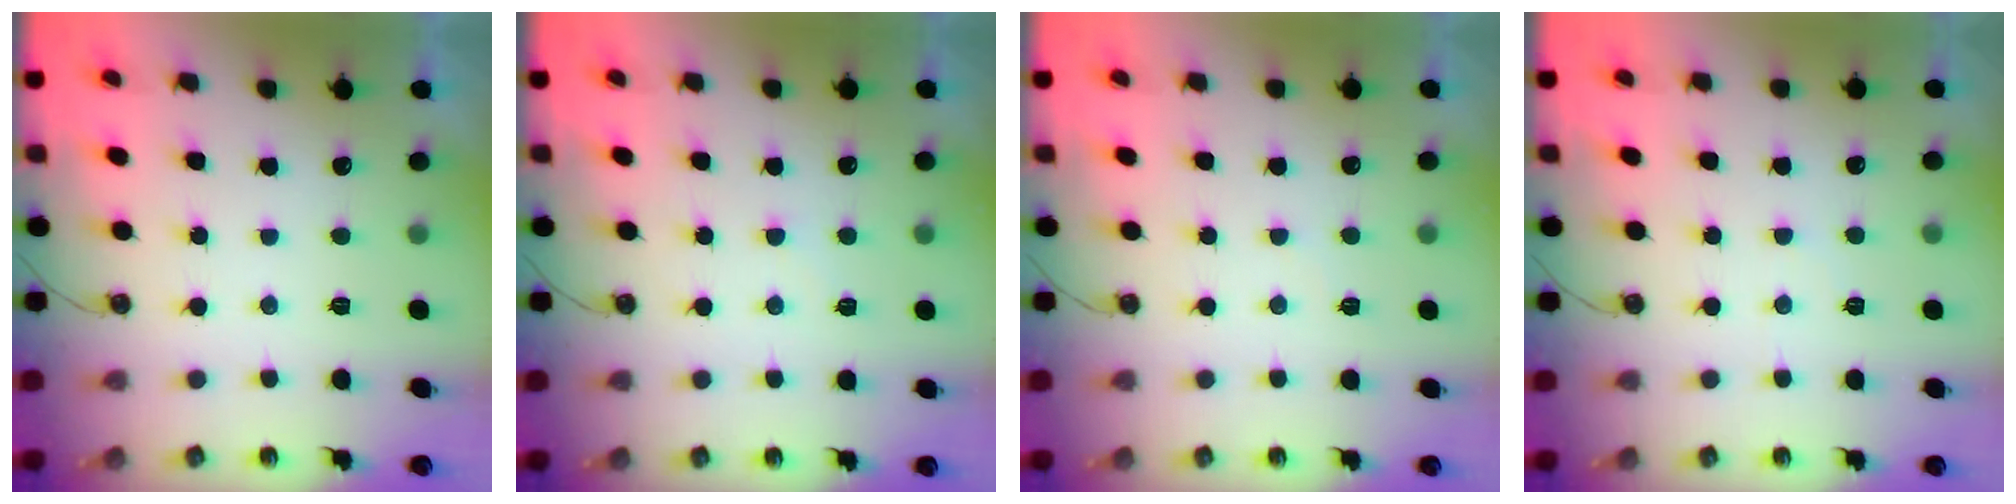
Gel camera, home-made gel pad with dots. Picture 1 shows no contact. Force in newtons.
{"total": 2.8, "press": 2.8, "slide": 0.4}
{"total": 4.2, "press": 4.2, "slide": 0.5}
{"total": 2.4, "press": 2.4, "slide": 0.4}